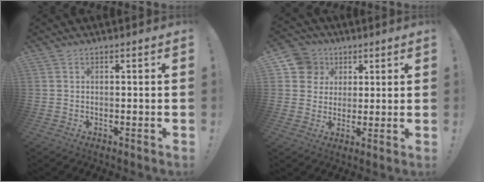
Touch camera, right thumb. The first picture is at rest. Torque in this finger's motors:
{"motor_torque": [-0.19, 0.35, -0.21, 0.19, -0.01]}